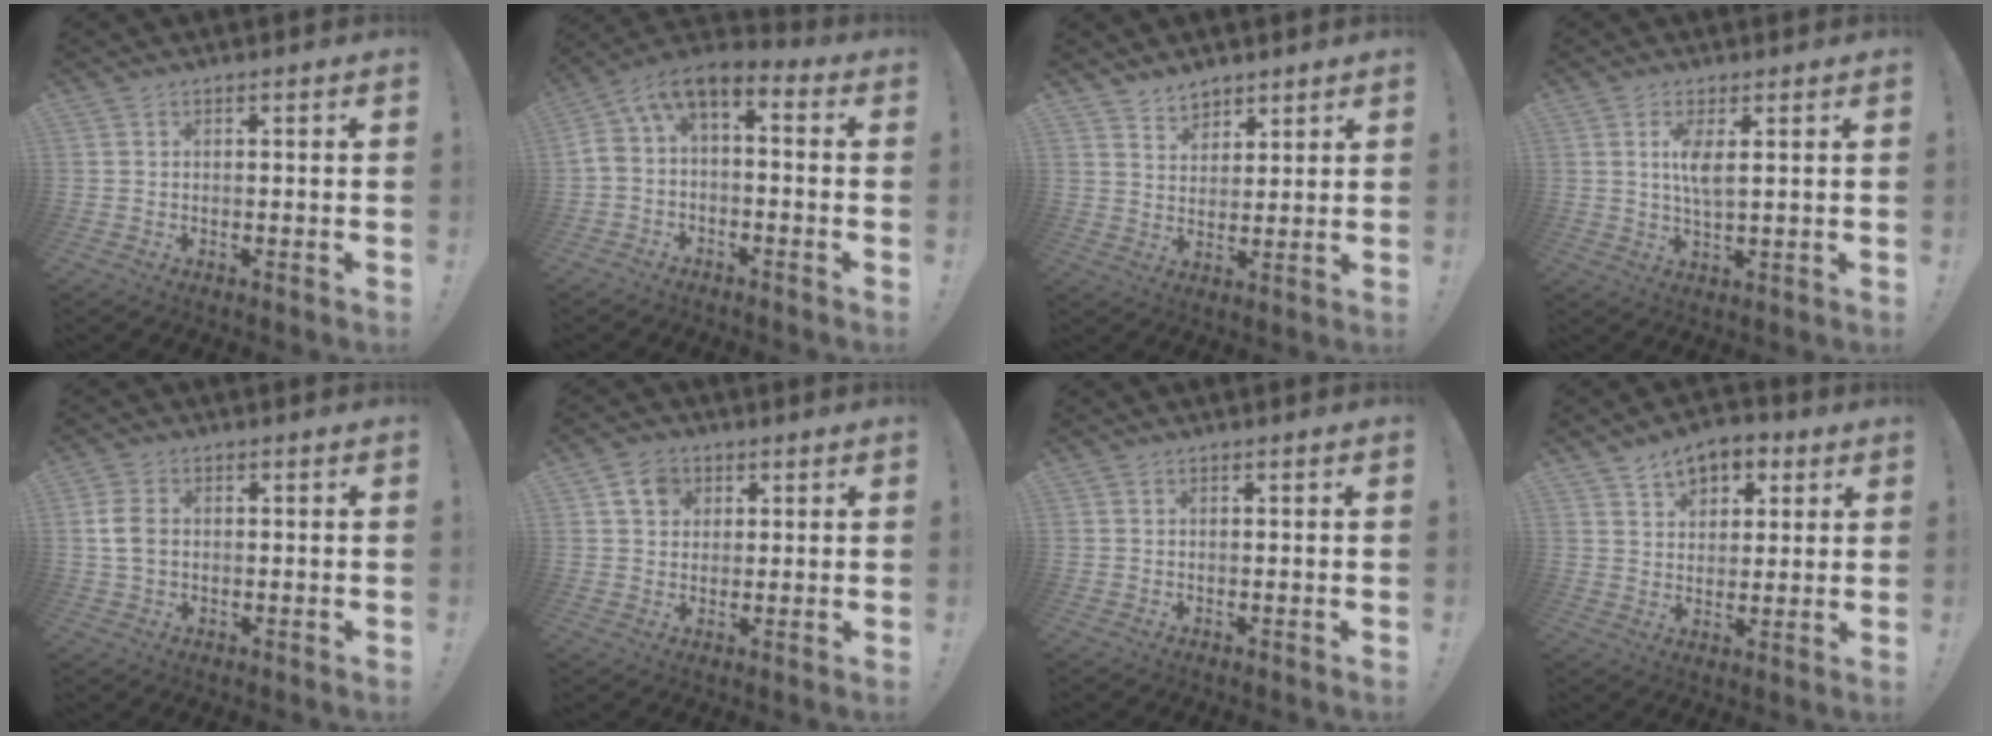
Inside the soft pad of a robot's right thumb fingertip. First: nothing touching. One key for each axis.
{"total": 5.0, "fx": -0.9, "fy": 2.4, "fz": 4.3, "tx": -0.087, "ty": 0.002, "tz": -0.017}
{"total": 5.7, "fx": 4.8, "fy": 3.2, "fz": 0.6, "tx": -0.003, "ty": -0.039, "tz": 0.090}
{"total": 5.5, "fx": 1.7, "fy": 1.4, "fz": 5.0, "tx": -0.098, "ty": -0.008, "tz": 0.024}
{"total": 5.8, "fx": 0.1, "fy": 4.1, "fz": 4.1, "tx": -0.088, "ty": 0.003, "tz": 0.003}
{"total": 6.4, "fx": 2.8, "fy": 5.2, "fz": 2.4, "tx": -0.031, "ty": -0.009, "tz": 0.053}
{"total": 0.0}
{"total": 8.5, "fx": 4.9, "fy": 5.9, "fz": 3.7, "tx": -0.046, "ty": -0.024, "tz": 0.091}